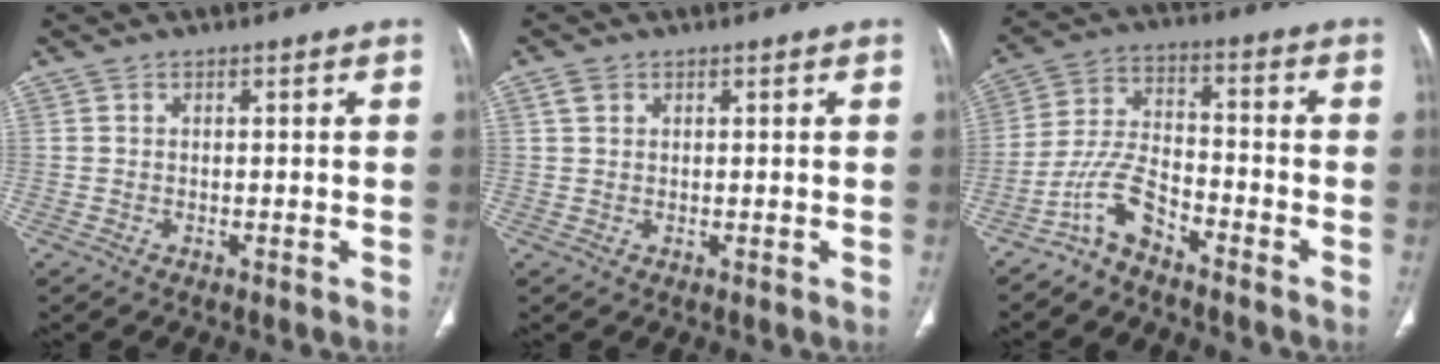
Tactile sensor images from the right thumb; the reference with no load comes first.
{"total": 2.0, "force": [1.0, 1.4, 1.0], "torque": [-0.018, 0.002, 0.021]}
{"total": 7.5, "force": [-5.7, 2.9, 3.9], "torque": [-0.085, 0.057, -0.119]}